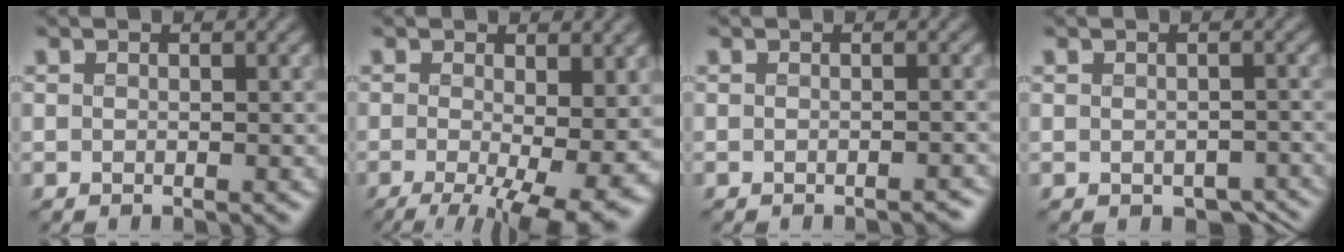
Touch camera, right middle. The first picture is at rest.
{"total": 10.2, "force": [-2.2, 3.1, 9.4], "torque": [-0.129, -0.018, -0.022]}
{"total": 1.0, "force": [-0.9, 0.2, 0.4], "torque": [-0.001, -0.005, -0.017]}
{"total": 3.1, "force": [-1.8, 1.8, 1.8], "torque": [-0.017, -0.018, -0.016]}